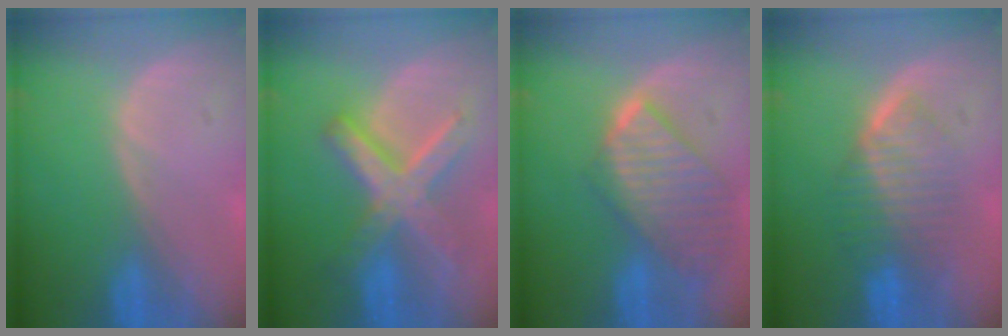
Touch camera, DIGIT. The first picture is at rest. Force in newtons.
{"total": 8.8, "press": 8.8, "slide": 0.7}
{"total": 9.7, "press": 8.5, "slide": 4.8}
{"total": 6.4, "press": 6.4, "slide": 0.9}